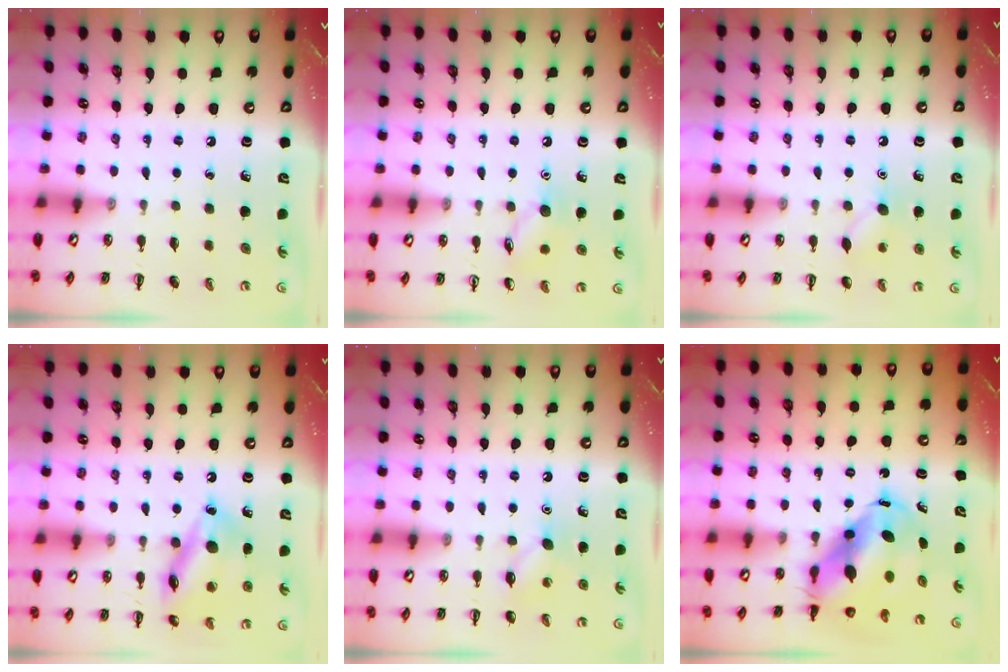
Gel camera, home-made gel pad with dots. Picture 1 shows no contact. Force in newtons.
{"total": 7.4, "press": 7.3, "slide": 0.9}
{"total": 7.5, "press": 7.3, "slide": 1.8}
{"total": 15.4, "press": 15.3, "slide": 1.5}
{"total": 6.4, "press": 6.2, "slide": 1.5}
{"total": 8.9, "press": 8.5, "slide": 2.5}